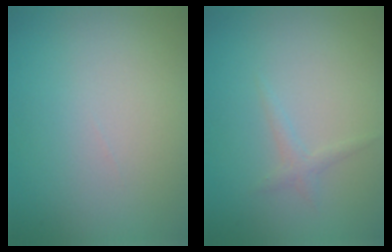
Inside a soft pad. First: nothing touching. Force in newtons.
{"total": 1.0, "press": 1.0, "slide": 0.1}